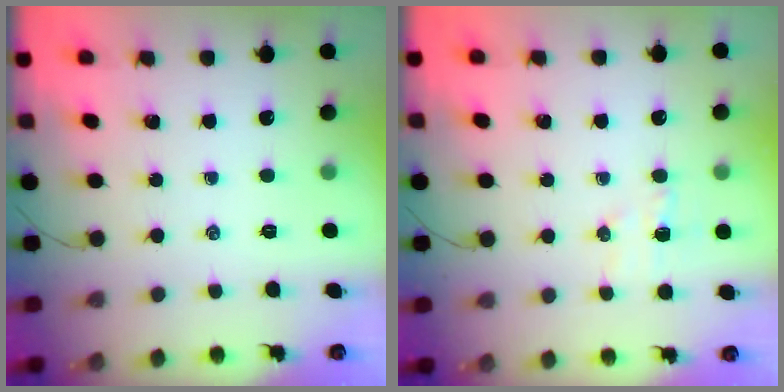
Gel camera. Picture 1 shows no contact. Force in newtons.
{"total": 5.4, "press": 5.3, "slide": 1.1}